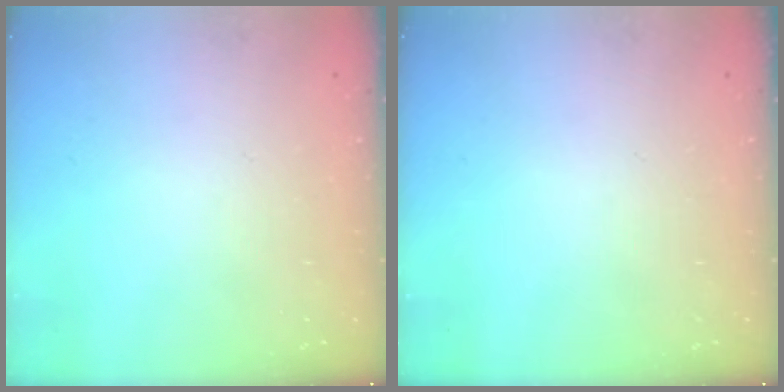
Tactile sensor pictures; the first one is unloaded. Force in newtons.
{"total": 0.0}